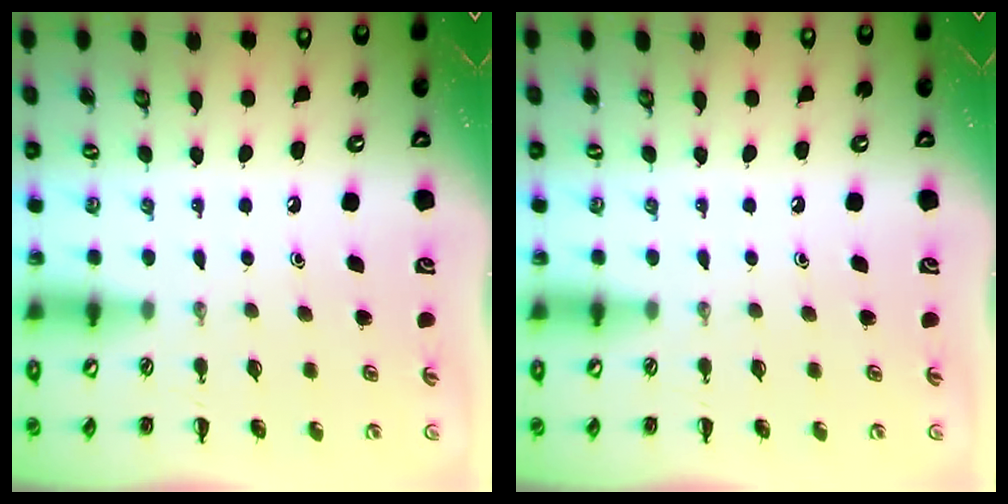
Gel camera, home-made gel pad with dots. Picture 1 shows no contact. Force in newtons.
{"total": 0.0}